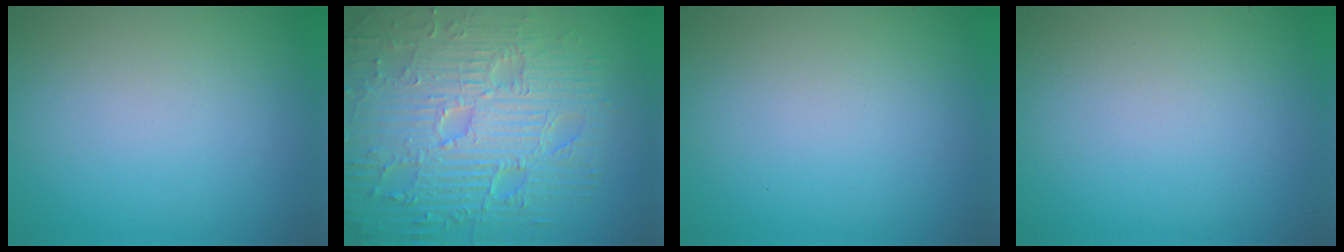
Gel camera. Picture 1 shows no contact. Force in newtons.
{"total": 11.7, "press": 7.6, "slide": 8.9}
{"total": 0.0}
{"total": 0.0}